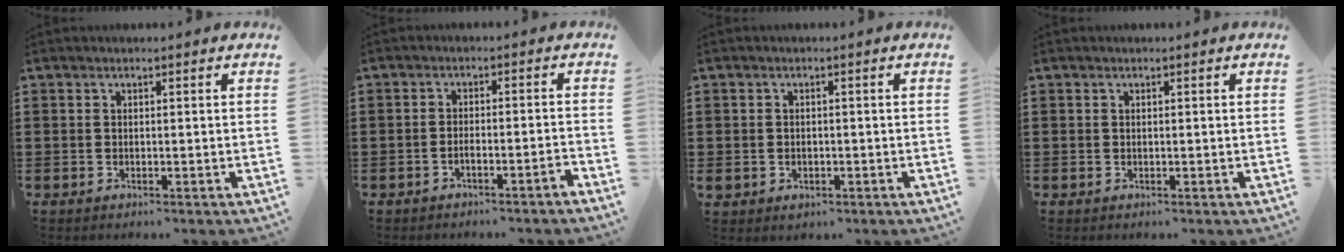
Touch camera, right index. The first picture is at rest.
{"total": 2.0, "force": [-1.7, 0.0, 1.1], "torque": [-0.021, 0.003, -0.032]}
{"total": 1.1, "force": [-0.3, 1.0, 0.4], "torque": [-0.011, 0.003, -0.008]}
{"total": 0.0}